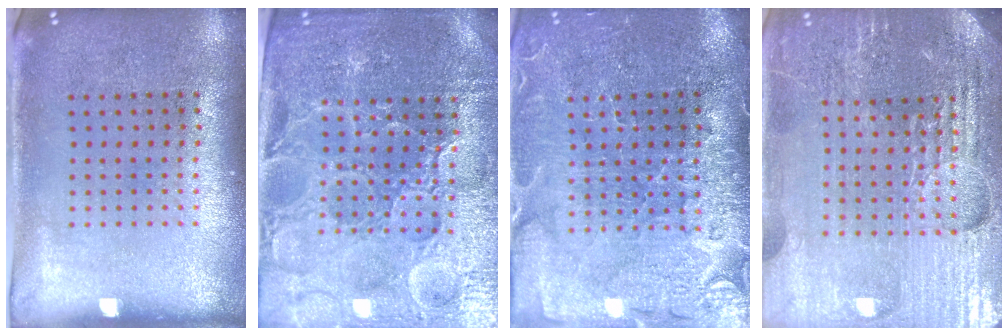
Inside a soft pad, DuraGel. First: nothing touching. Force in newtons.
{"total": 4.6, "press": 4.4, "slide": 1.5}
{"total": 3.6, "press": 3.4, "slide": 1.2}
{"total": 5.1, "press": 4.7, "slide": 2.0}